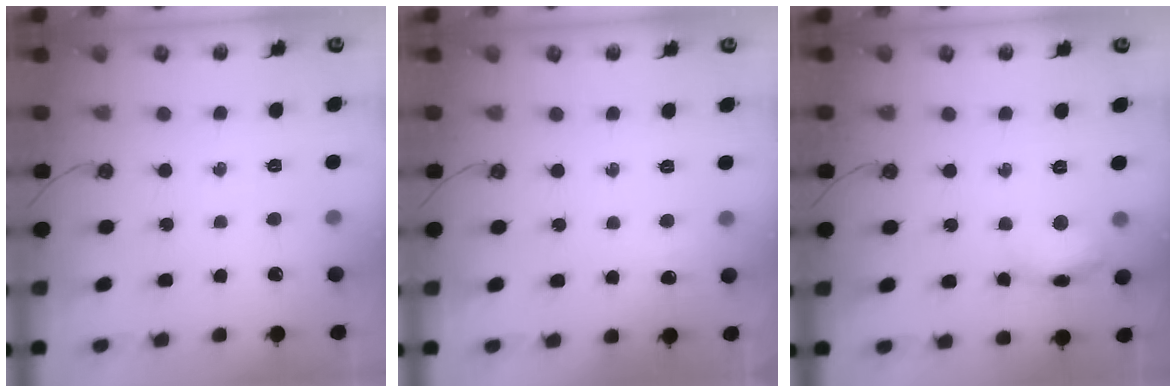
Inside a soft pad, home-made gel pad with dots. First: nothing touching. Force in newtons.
{"total": 3.6, "press": 3.5, "slide": 0.8}
{"total": 11.9, "press": 11.9, "slide": 1.0}